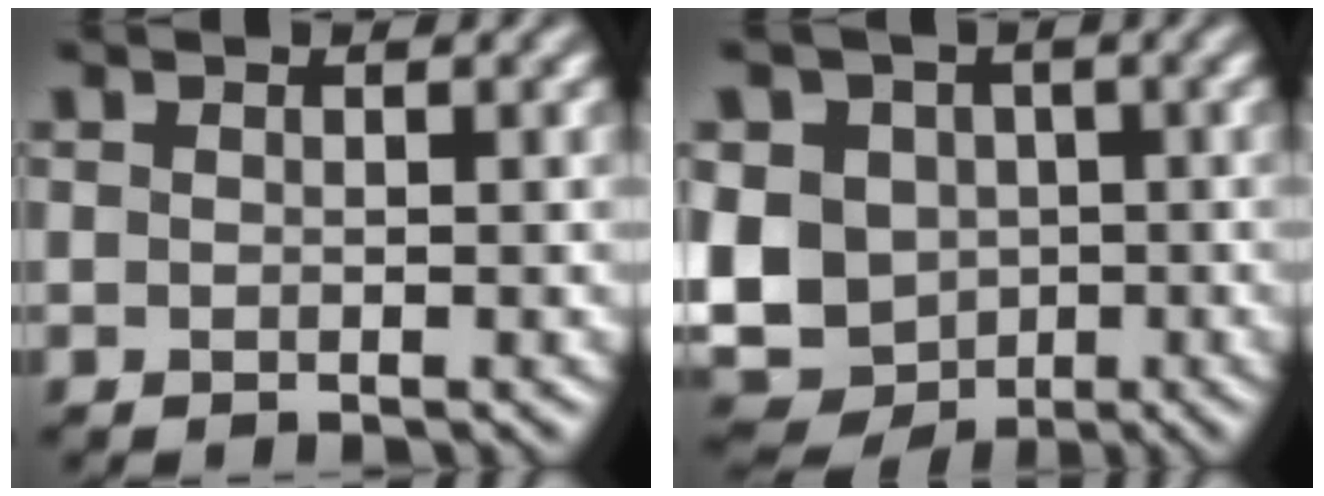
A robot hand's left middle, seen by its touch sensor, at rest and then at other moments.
{"total": 9.8, "force": [-1.3, 8.4, 5.0], "torque": [-0.087, -0.007, -0.037]}